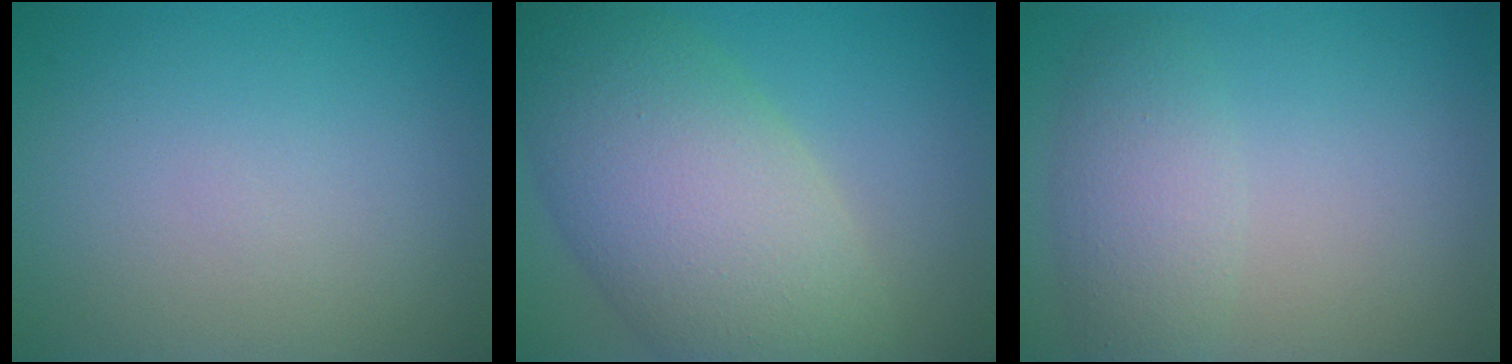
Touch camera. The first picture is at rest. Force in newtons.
{"total": 10.9, "press": 10.9, "slide": 0.9}
{"total": 3.2, "press": 3.2, "slide": 0.1}